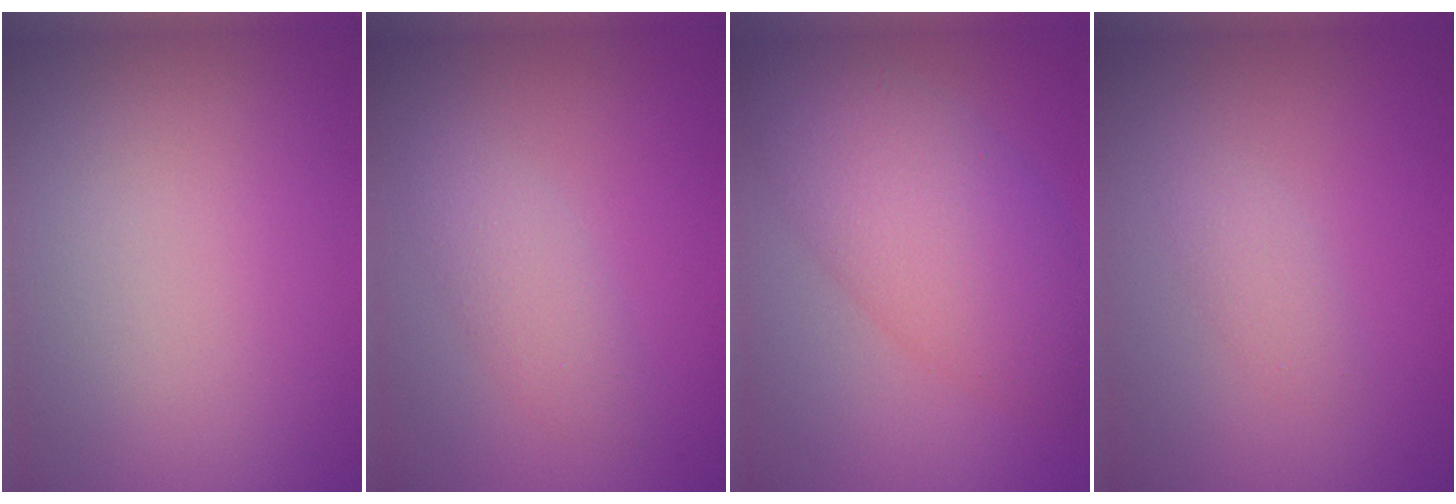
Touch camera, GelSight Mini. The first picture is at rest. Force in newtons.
{"total": 2.2, "press": 2.2, "slide": 0.2}
{"total": 7.2, "press": 7.2, "slide": 0.1}
{"total": 1.4, "press": 1.4, "slide": 0.0}